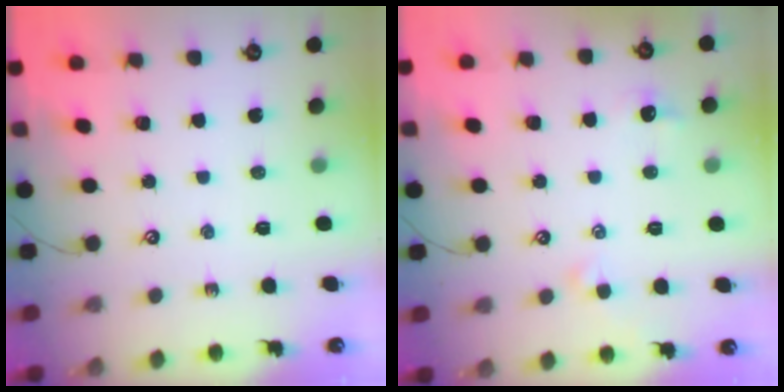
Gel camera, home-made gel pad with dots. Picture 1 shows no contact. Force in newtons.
{"total": 0.7, "press": 0.4, "slide": 0.5}